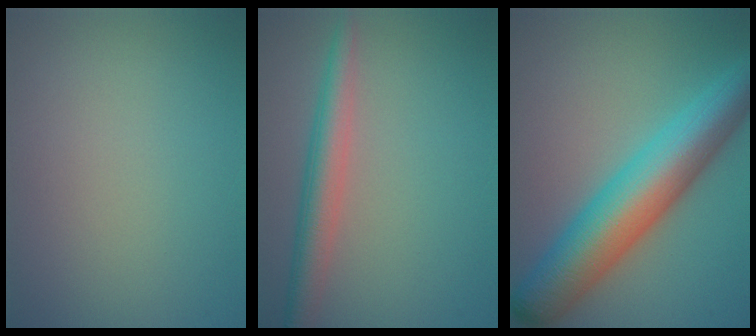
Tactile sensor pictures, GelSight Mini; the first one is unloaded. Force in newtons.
{"total": 3.7, "press": 3.7, "slide": 0.1}
{"total": 9.5, "press": 9.5, "slide": 0.1}